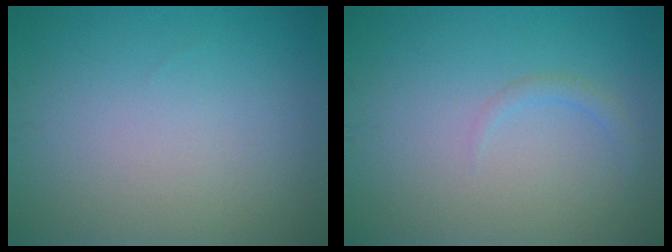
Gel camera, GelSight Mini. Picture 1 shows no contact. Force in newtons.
{"total": 1.0, "press": 1.0, "slide": 0.1}